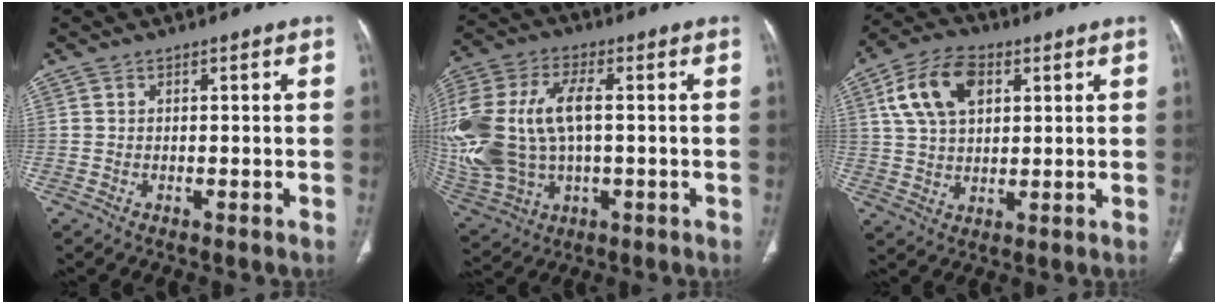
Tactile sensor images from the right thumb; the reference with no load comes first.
{"total": 24.9, "force": [1.0, 14.7, 20.1], "torque": [-0.491, 0.010, 0.036]}
{"total": 12.2, "force": [4.4, 7.6, 8.5], "torque": [-0.151, 0.004, 0.080]}